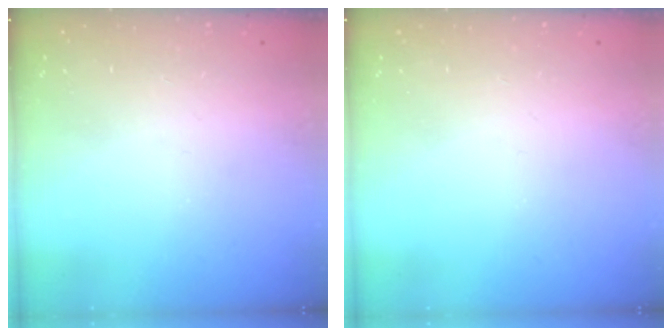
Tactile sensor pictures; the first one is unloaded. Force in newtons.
{"total": 0.0}